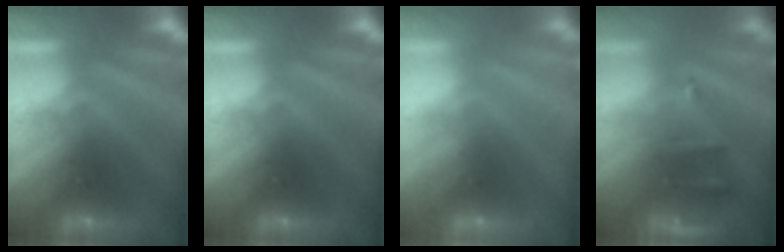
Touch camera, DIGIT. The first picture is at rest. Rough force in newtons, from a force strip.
{"total": 0.0}
{"total": 5.4}
{"total": 2.6}